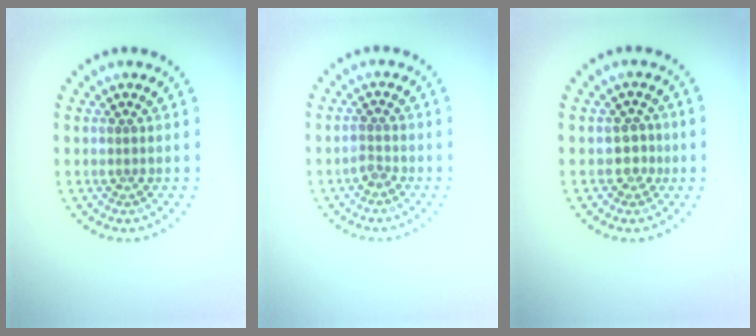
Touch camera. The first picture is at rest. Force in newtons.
{"total": 1.1, "press": 0.8, "slide": 0.7}
{"total": 1.7, "press": 1.4, "slide": 1.0}